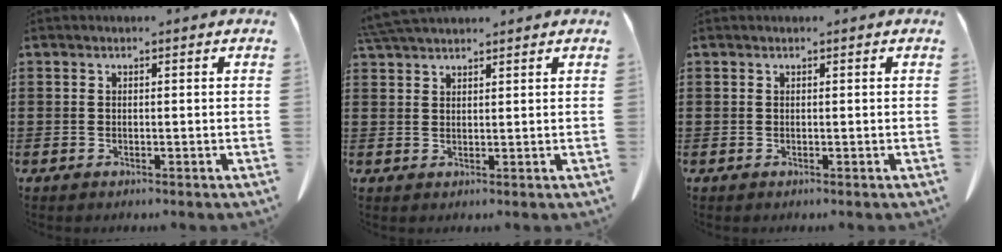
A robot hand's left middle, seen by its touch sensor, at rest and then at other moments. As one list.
[{"total": 3.6, "force": [3.3, 0.5, 1.2], "torque": [-0.034, -0.003, 0.066]}, {"total": 0.0}]